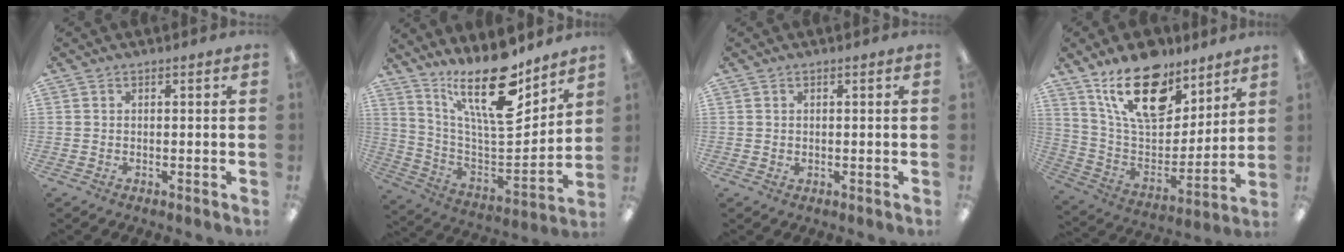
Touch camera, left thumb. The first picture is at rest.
{"total": 21.3, "force": [14.6, 6.5, 14.0], "torque": [-0.250, -0.110, 0.247]}
{"total": 0.8, "force": [0.5, 0.6, 0.3], "torque": [-0.006, 0.004, 0.008]}
{"total": 20.8, "force": [14.0, 10.3, 11.5], "torque": [-0.197, -0.078, 0.249]}